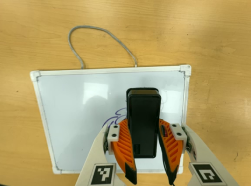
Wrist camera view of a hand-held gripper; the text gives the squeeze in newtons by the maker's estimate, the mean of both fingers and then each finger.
{"total": 10.7, "left": 7.8, "right": 13.5}